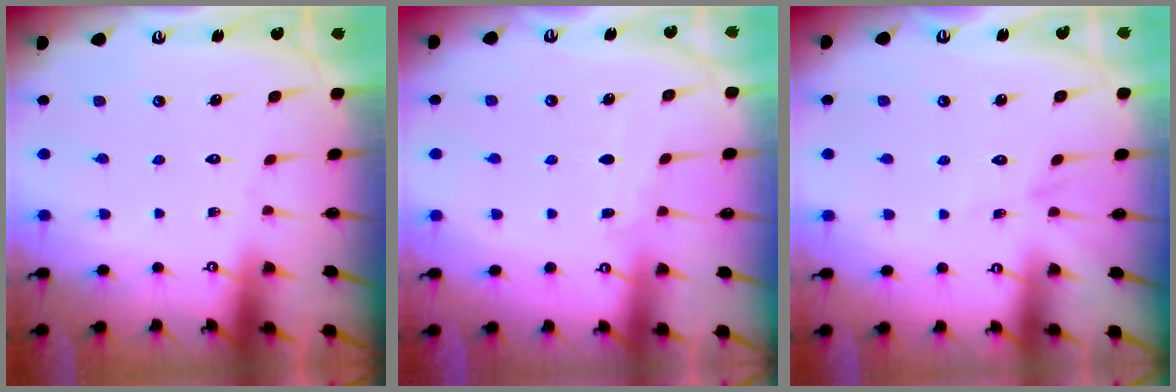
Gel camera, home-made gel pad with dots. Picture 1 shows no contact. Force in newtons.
{"total": 3.7, "press": 3.7, "slide": 0.6}
{"total": 2.8, "press": 2.8, "slide": 0.3}